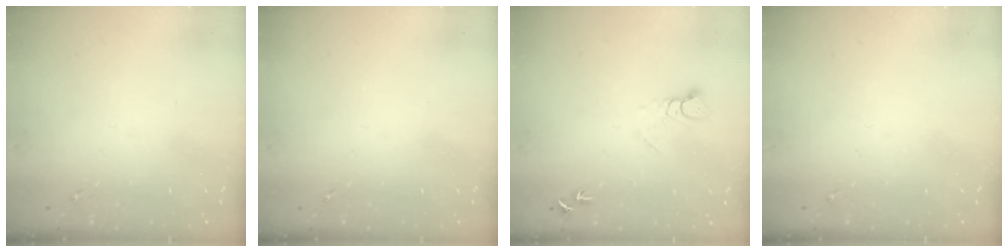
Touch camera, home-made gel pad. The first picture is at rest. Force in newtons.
{"total": 0.0}
{"total": 4.1, "press": 4.1, "slide": 0.3}
{"total": 0.0}